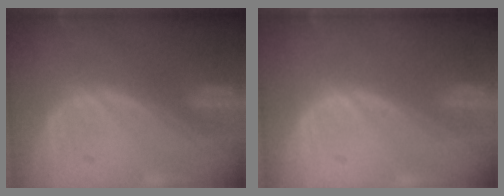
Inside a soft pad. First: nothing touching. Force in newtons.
{"total": 0.0}